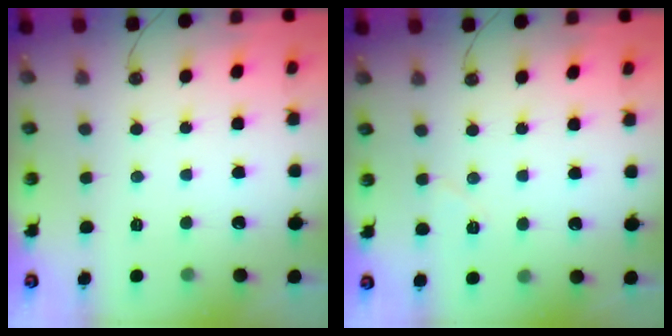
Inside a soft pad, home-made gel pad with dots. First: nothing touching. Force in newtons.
{"total": 4.8, "press": 4.5, "slide": 1.6}